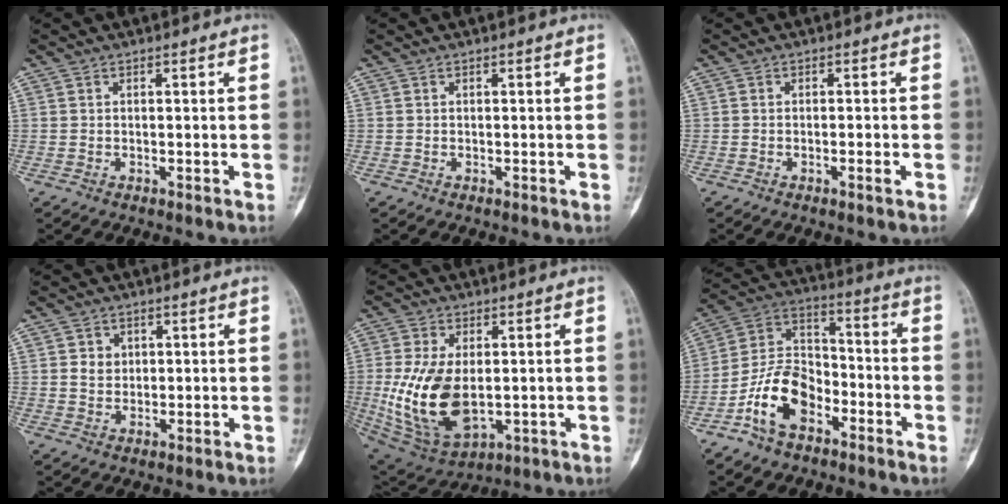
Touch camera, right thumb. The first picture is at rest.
{"total": 0.0}
{"total": 1.5, "force": [-0.6, 0.2, 1.4], "torque": [-0.028, 0.002, -0.011]}
{"total": 3.0, "force": [0.7, 2.6, 1.3], "torque": [-0.006, -0.002, 0.013]}
{"total": 16.7, "force": [-0.9, 9.6, 13.6], "torque": [-0.259, -0.012, 0.007]}
{"total": 13.0, "force": [-6.4, 8.0, 8.0], "torque": [-0.137, 0.059, -0.127]}